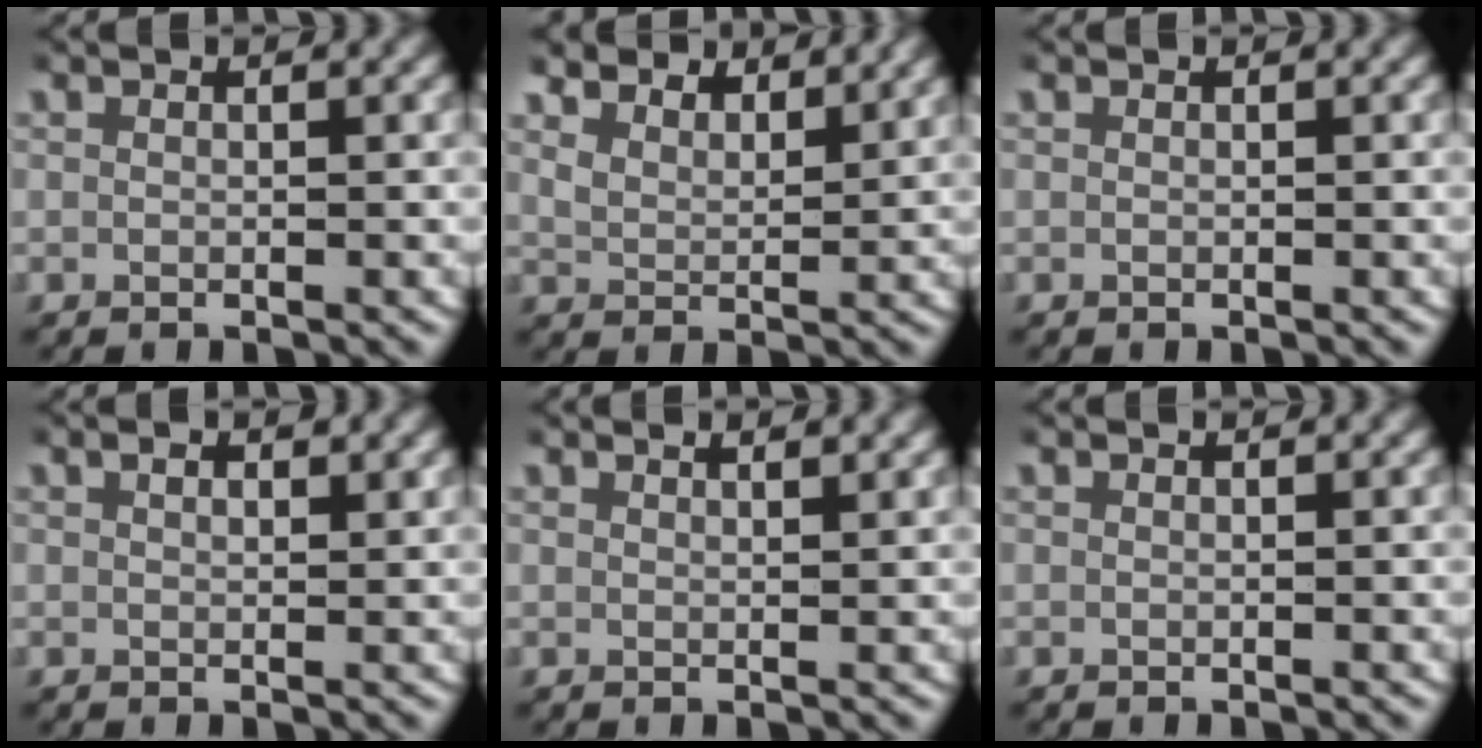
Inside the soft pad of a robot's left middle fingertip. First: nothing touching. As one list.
[{"total": 4.1, "force": [3.5, 1.6, 1.3], "torque": [-0.034, -0.010, 0.064]}, {"total": 0.0}, {"total": 1.2, "force": [0.7, 0.5, 0.8], "torque": [-0.006, 0.000, 0.014]}, {"total": 1.3, "force": [1.2, 0.0, 0.5], "torque": [-0.006, -0.003, 0.021]}, {"total": 0.0}]